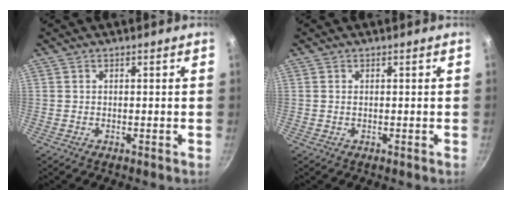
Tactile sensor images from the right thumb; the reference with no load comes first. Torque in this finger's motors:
{"motor_torque": [0.19, 0.13, 0.08, -0.39, 0.03]}